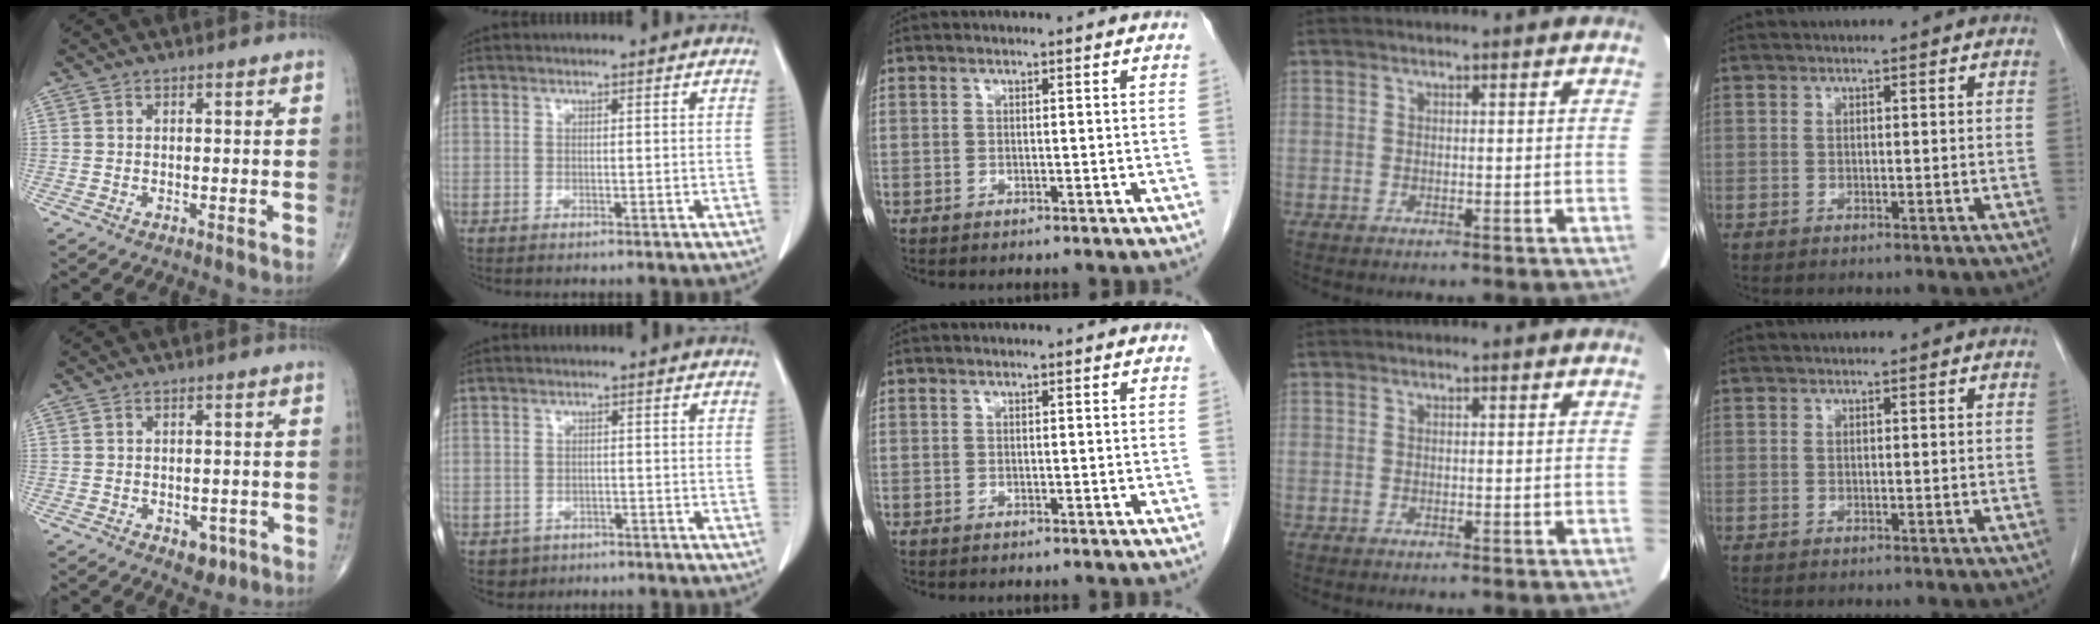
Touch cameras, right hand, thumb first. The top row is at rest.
{"thumb": {"total": 3.5, "force": [-1.6, 2.3, 2.0], "torque": [-0.009, 0.004, -0.015]}, "index": {"total": 2.9, "force": [-1.4, 2.6, 0.2], "torque": [0.002, 0.007, -0.017]}}